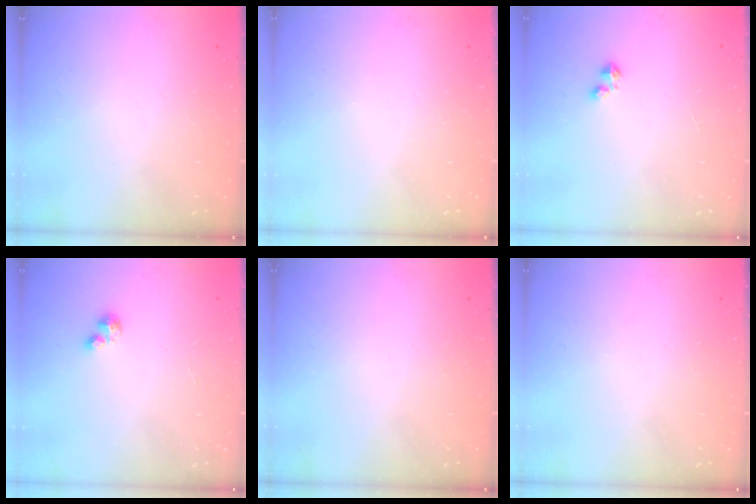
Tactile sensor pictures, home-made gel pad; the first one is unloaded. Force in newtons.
{"total": 0.0}
{"total": 2.4, "press": 2.4, "slide": 0.3}
{"total": 2.1, "press": 2.1, "slide": 0.2}
{"total": 0.0}
{"total": 0.0}